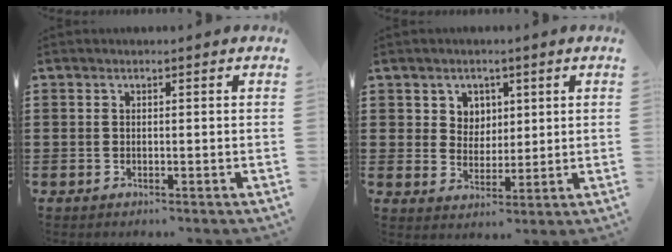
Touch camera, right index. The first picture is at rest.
{"total": 4.0, "force": [1.9, 3.4, 0.4], "torque": [-0.018, 0.009, 0.033]}